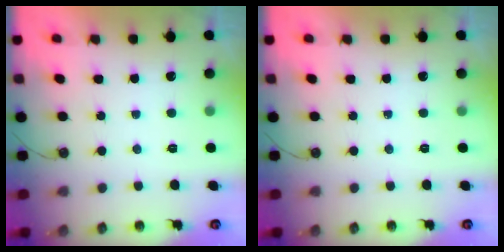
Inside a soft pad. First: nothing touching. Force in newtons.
{"total": 0.0}